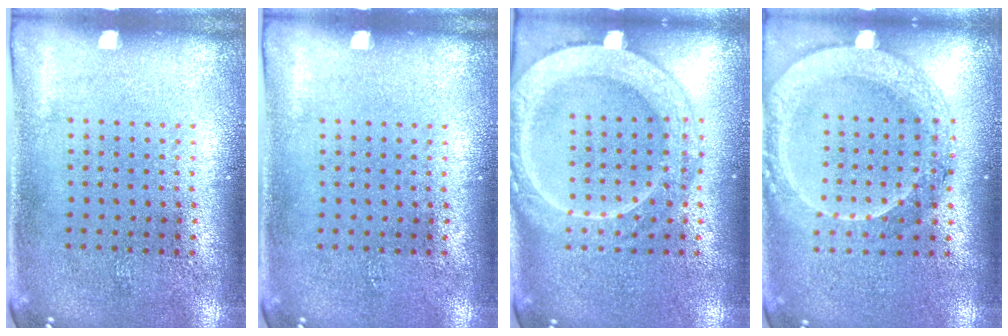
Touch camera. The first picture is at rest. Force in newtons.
{"total": 0.0}
{"total": 4.2, "press": 4.2, "slide": 0.5}
{"total": 2.1, "press": 1.9, "slide": 0.8}